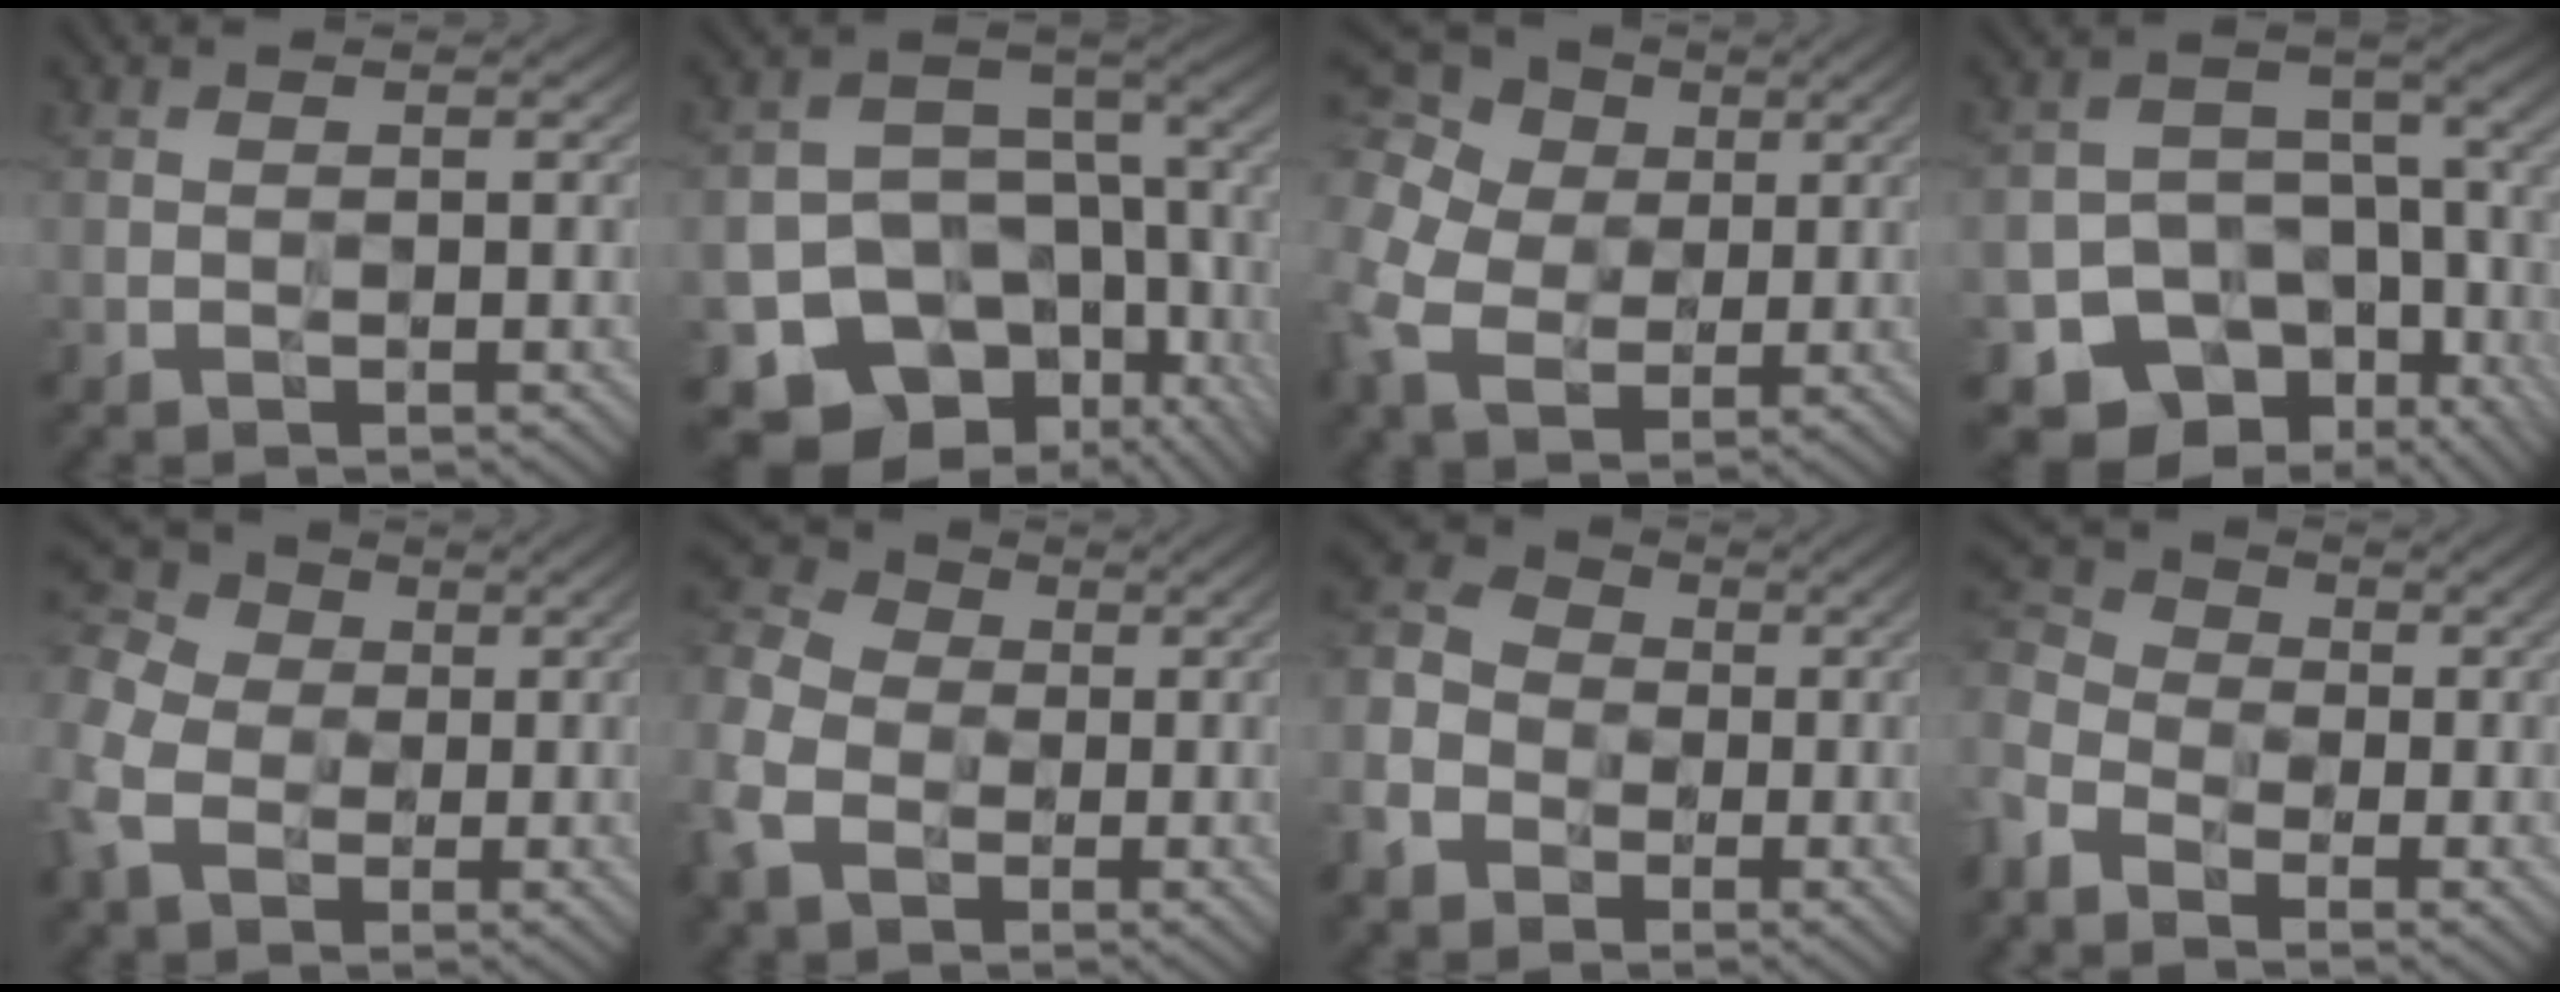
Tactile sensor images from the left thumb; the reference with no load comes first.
{"total": 16.2, "force": [-5.0, 12.1, 9.6], "torque": [-0.172, -0.051, -0.044]}
{"total": 15.2, "force": [1.7, 12.5, 8.5], "torque": [-0.261, -0.004, 0.023]}
{"total": 14.8, "force": [-6.5, 10.8, 7.8], "torque": [-0.142, -0.051, -0.086]}
{"total": 13.0, "force": [-2.1, 10.4, 7.4], "torque": [-0.237, -0.023, -0.051]}
{"total": 12.6, "force": [-3.5, 9.8, 7.1], "torque": [-0.228, -0.040, -0.075]}
{"total": 11.2, "force": [-4.3, 9.0, 5.1], "torque": [-0.164, -0.042, -0.097]}
{"total": 8.5, "force": [-4.5, 5.8, 4.3], "torque": [-0.146, -0.027, -0.096]}